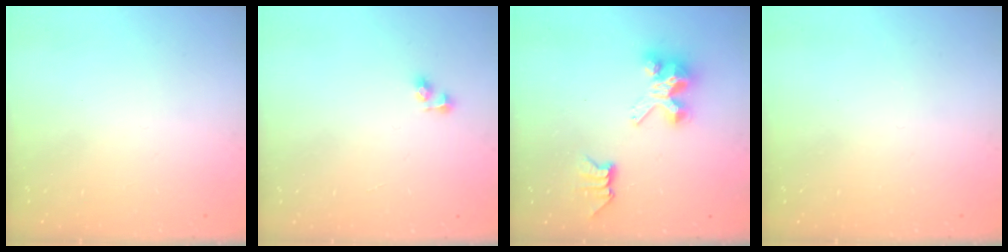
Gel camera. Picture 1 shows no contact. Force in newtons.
{"total": 3.9, "press": 3.9, "slide": 0.6}
{"total": 7.6, "press": 7.6, "slide": 0.2}
{"total": 0.0}